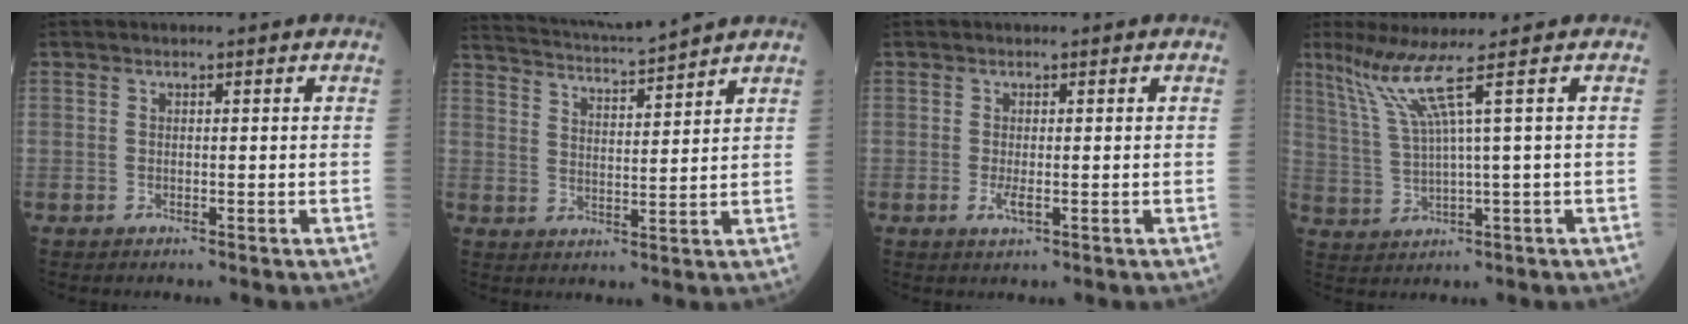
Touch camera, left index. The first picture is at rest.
{"total": 10.6, "force": [10.2, -1.5, 2.8], "torque": [-0.058, 0.008, 0.164]}
{"total": 1.5, "force": [-0.4, 0.3, 1.3], "torque": [-0.025, -0.003, -0.008]}
{"total": 6.0, "force": [3.4, -2.4, 4.4], "torque": [-0.097, 0.001, 0.079]}